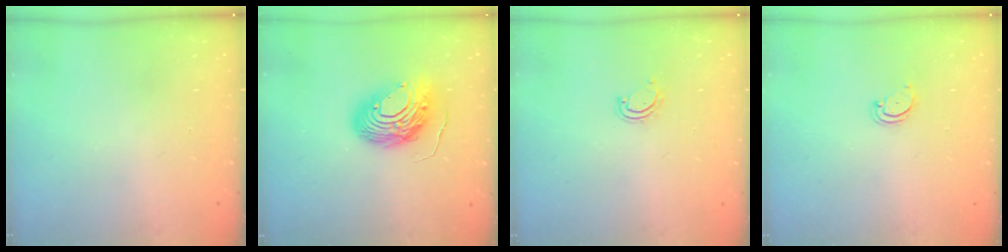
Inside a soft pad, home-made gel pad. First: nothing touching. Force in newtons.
{"total": 12.5, "press": 12.4, "slide": 0.9}
{"total": 3.3, "press": 3.3, "slide": 0.2}
{"total": 2.7, "press": 2.7, "slide": 0.3}